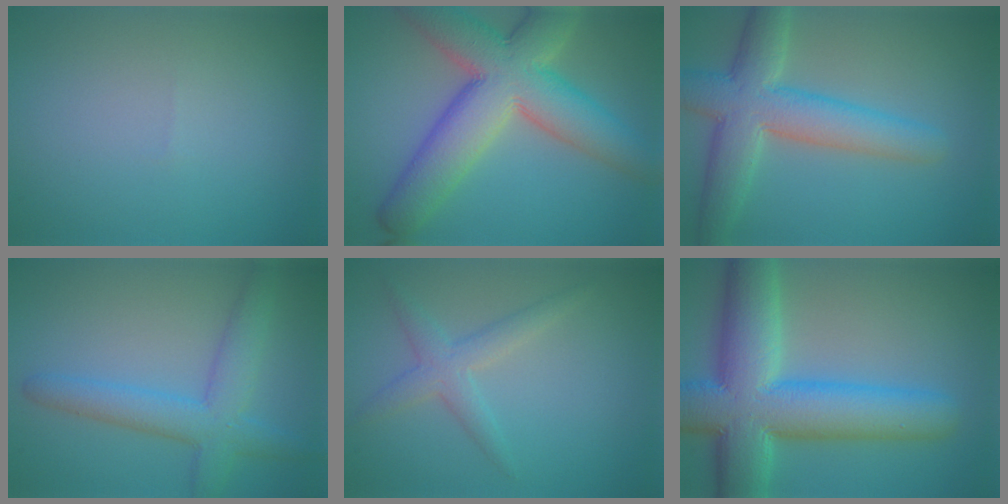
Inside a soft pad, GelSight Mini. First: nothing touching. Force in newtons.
{"total": 11.1, "press": 11.1, "slide": 0.8}
{"total": 7.3, "press": 7.3, "slide": 0.4}
{"total": 4.9, "press": 4.9, "slide": 0.3}
{"total": 1.7, "press": 1.7, "slide": 0.2}
{"total": 12.5, "press": 12.5, "slide": 0.5}